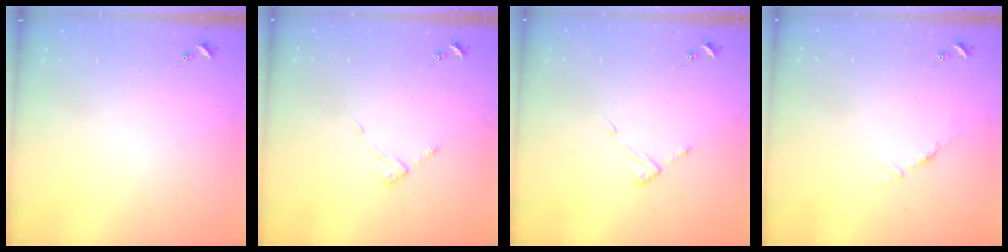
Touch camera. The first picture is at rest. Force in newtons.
{"total": 2.6, "press": 2.6, "slide": 0.3}
{"total": 3.8, "press": 3.7, "slide": 0.4}
{"total": 3.4, "press": 3.4, "slide": 0.4}